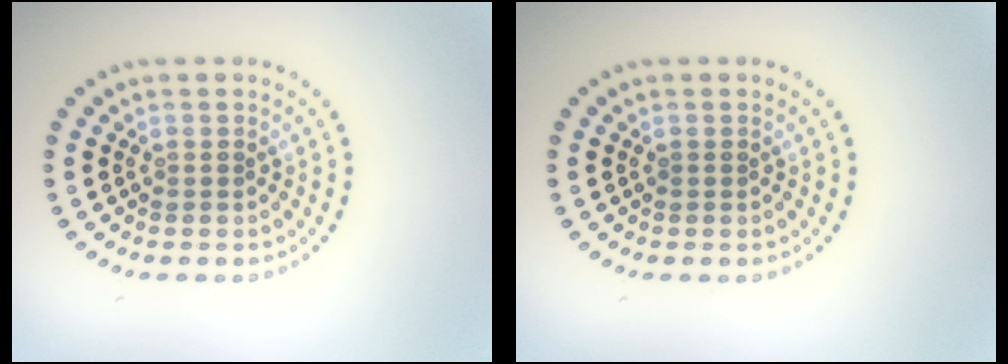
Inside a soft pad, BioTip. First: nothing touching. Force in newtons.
{"total": 0.0}